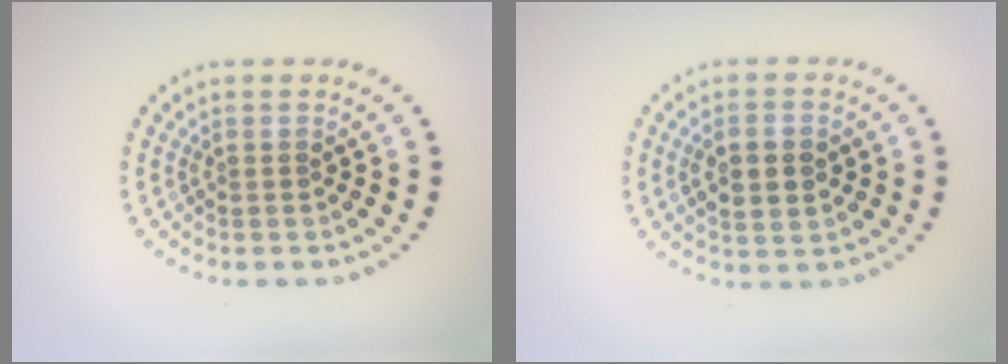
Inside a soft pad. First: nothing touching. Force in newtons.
{"total": 3.2, "press": 3.2, "slide": 0.3}